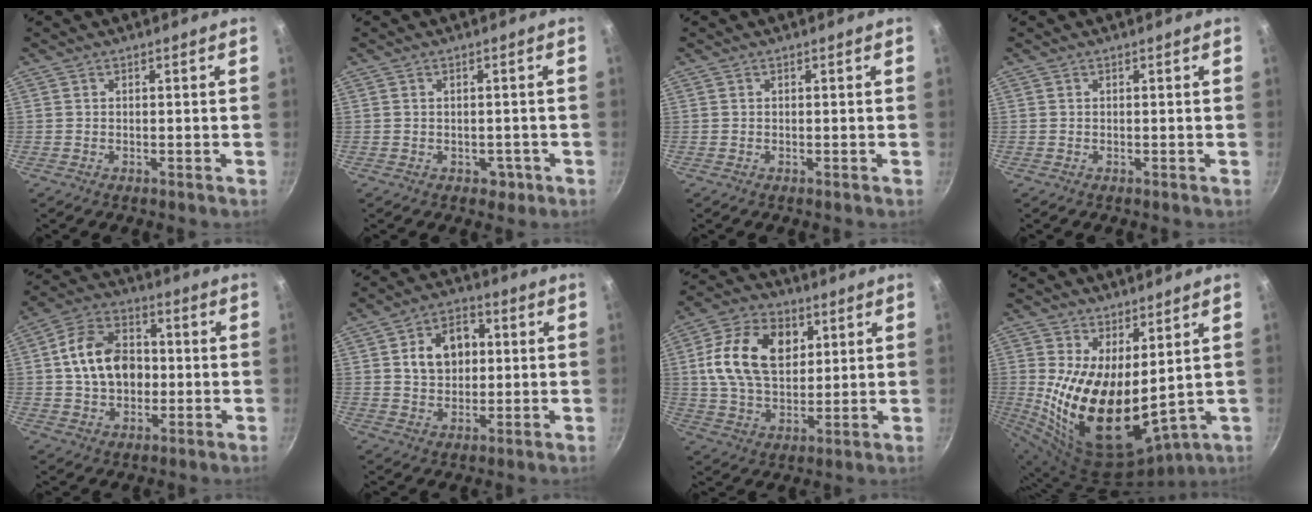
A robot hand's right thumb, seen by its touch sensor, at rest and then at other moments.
{"total": 2.3, "force": [-0.8, 1.8, 1.1], "torque": [0.003, 0.013, 0.000]}
{"total": 0.0}
{"total": 0.0}
{"total": 13.6, "force": [0.3, 9.8, 9.4], "torque": [-0.136, 0.022, -0.003]}
{"total": 10.5, "force": [2.0, 7.9, 6.7], "torque": [-0.077, 0.011, 0.029]}
{"total": 16.5, "force": [4.2, 11.2, 11.3], "torque": [-0.186, -0.001, 0.070]}
{"total": 17.6, "force": [2.6, 8.8, 15.0], "torque": [-0.256, -0.048, 0.066]}